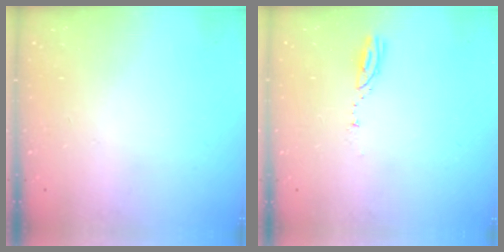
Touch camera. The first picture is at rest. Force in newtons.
{"total": 3.1, "press": 3.1, "slide": 0.3}